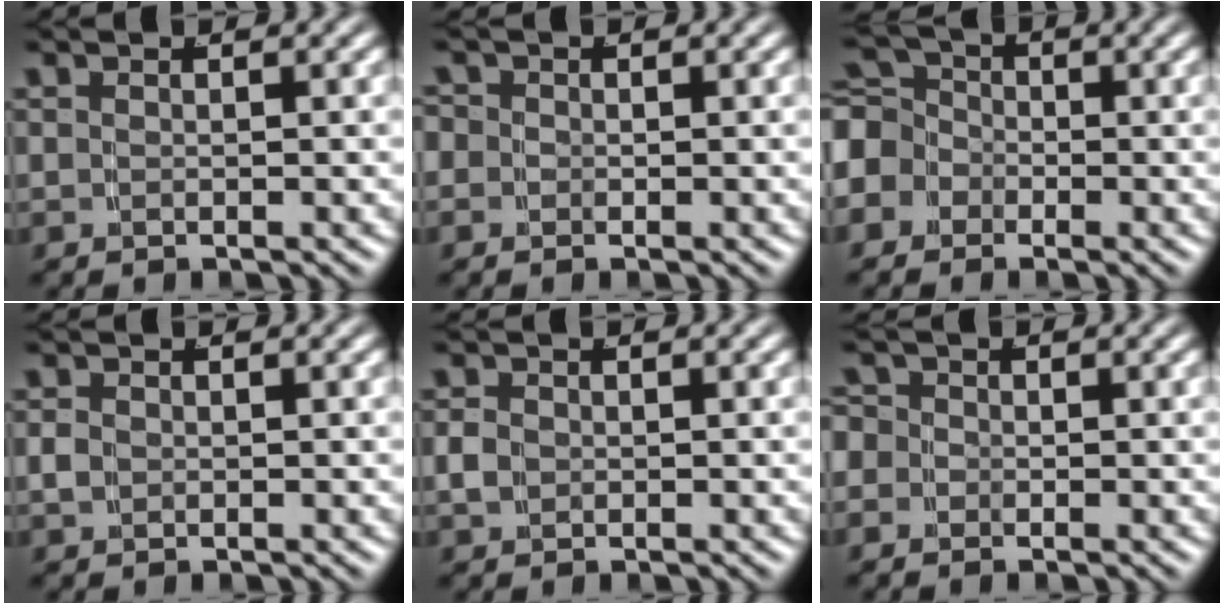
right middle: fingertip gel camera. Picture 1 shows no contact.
{"total": 2.2, "force": [-0.2, 2.1, 0.6], "torque": [-0.016, -0.004, -0.013]}
{"total": 6.7, "force": [-0.8, 6.1, 2.7], "torque": [-0.059, -0.009, -0.024]}
{"total": 0.9, "force": [-0.2, 0.6, 0.6], "torque": [-0.015, -0.001, -0.003]}
{"total": 1.2, "force": [-0.2, 1.0, 0.8], "torque": [-0.021, -0.001, -0.003]}
{"total": 3.2, "force": [-0.3, 3.1, 1.0], "torque": [-0.024, -0.003, -0.019]}